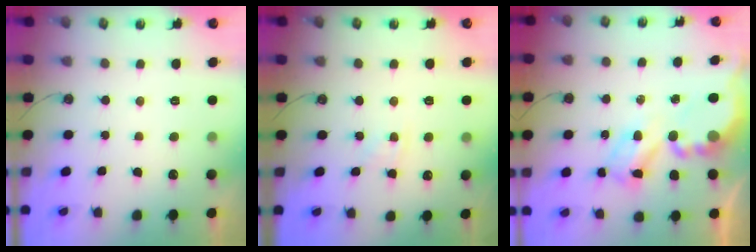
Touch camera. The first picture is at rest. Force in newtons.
{"total": 4.7, "press": 4.6, "slide": 0.6}
{"total": 8.1, "press": 8.1, "slide": 0.5}